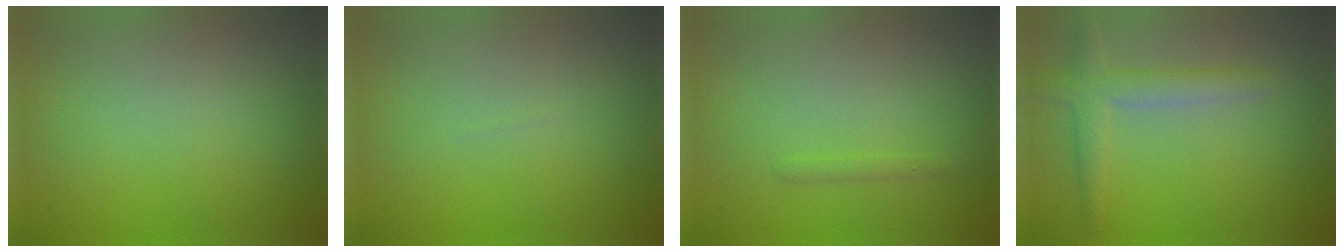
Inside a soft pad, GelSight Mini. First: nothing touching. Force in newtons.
{"total": 0.0}
{"total": 0.7, "press": 0.7, "slide": 0.0}
{"total": 3.0, "press": 3.0, "slide": 0.1}